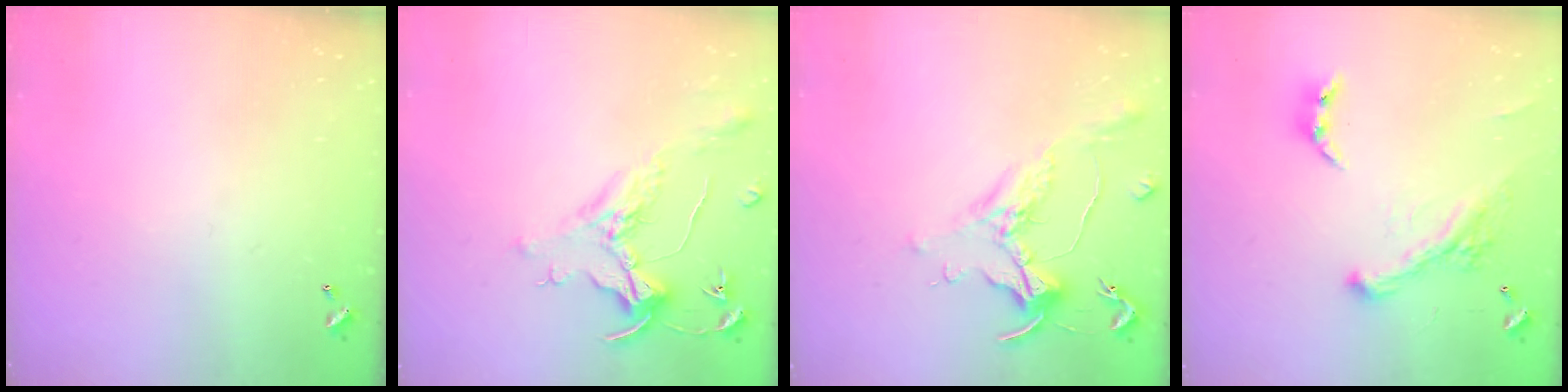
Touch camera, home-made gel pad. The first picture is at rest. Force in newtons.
{"total": 1.4, "press": 1.2, "slide": 0.7}
{"total": 1.3, "press": 1.1, "slide": 0.6}
{"total": 3.9, "press": 3.5, "slide": 1.5}